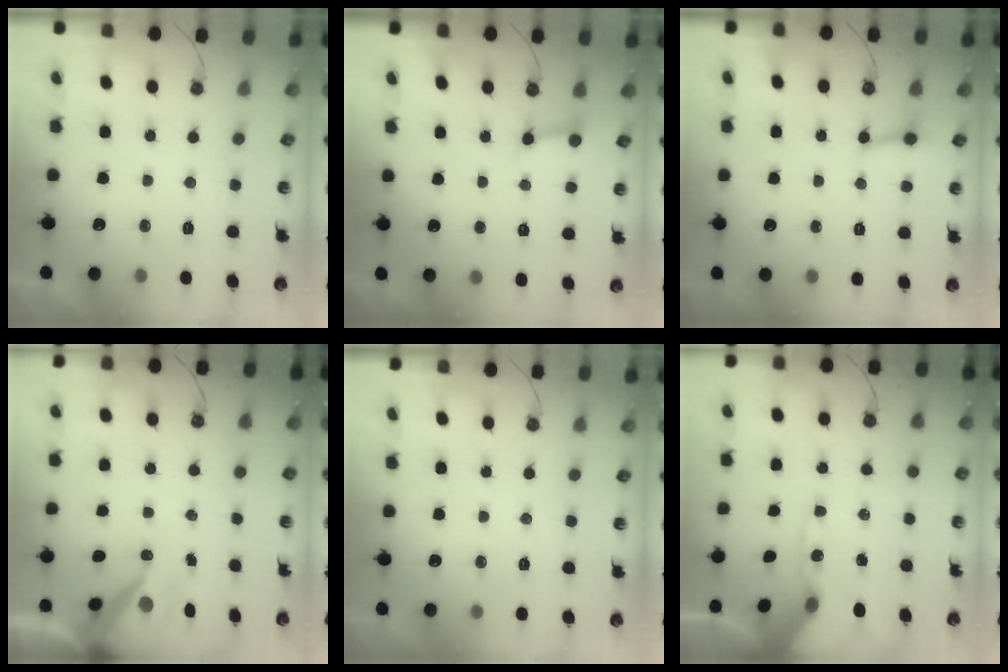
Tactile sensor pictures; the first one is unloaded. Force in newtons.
{"total": 2.7, "press": 2.7, "slide": 0.2}
{"total": 3.7, "press": 3.6, "slide": 0.4}
{"total": 8.4, "press": 8.3, "slide": 1.0}
{"total": 0.0}
{"total": 12.1, "press": 12.0, "slide": 1.8}